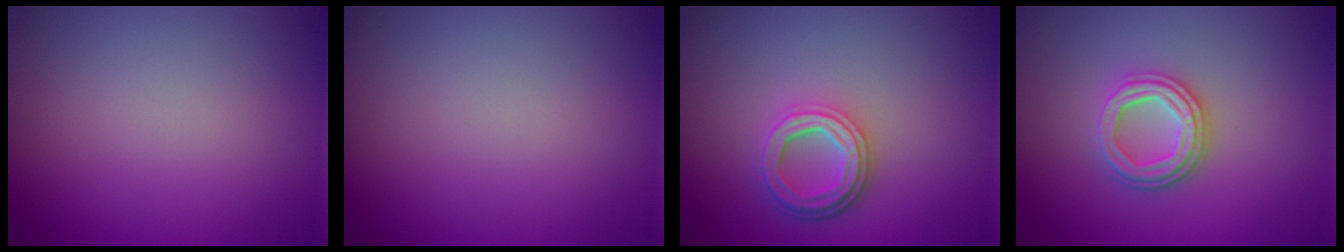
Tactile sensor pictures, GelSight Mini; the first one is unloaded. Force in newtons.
{"total": 0.0}
{"total": 4.2, "press": 3.2, "slide": 2.7}
{"total": 3.6, "press": 3.0, "slide": 2.0}